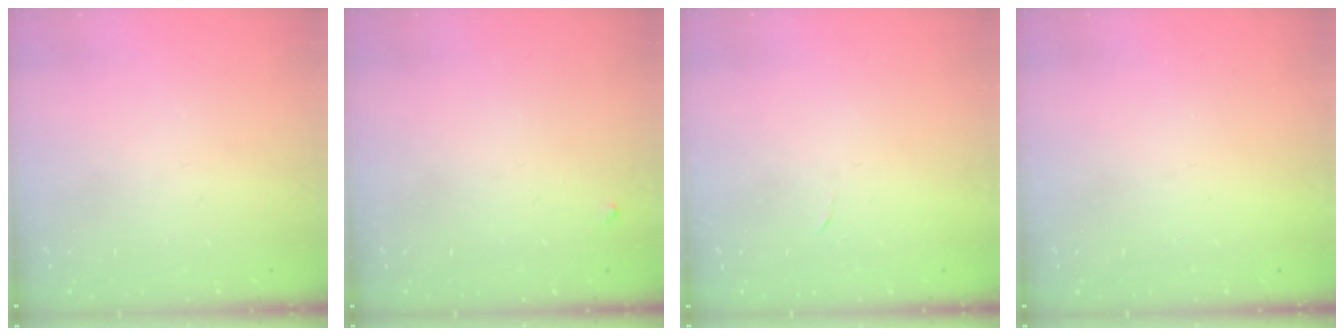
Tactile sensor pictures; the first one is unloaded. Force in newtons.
{"total": 3.6, "press": 3.6, "slide": 0.4}
{"total": 2.3, "press": 2.3, "slide": 0.4}
{"total": 1.6, "press": 1.6, "slide": 0.1}